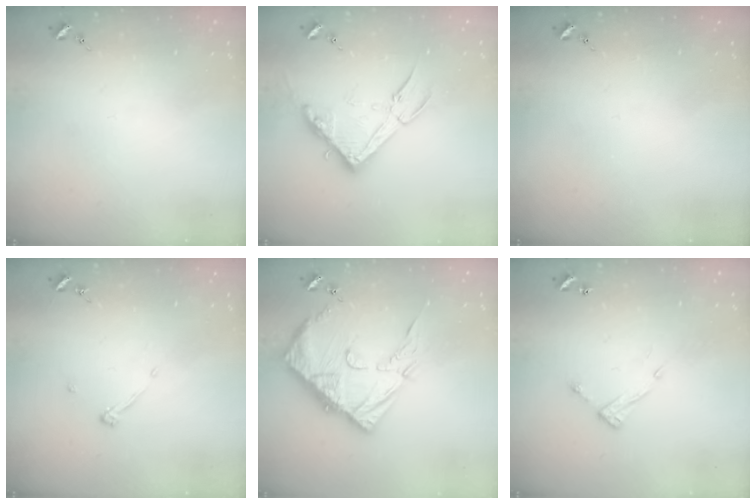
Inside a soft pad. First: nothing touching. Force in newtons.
{"total": 15.2, "press": 15.2, "slide": 0.6}
{"total": 0.0}
{"total": 3.6, "press": 3.6, "slide": 0.4}
{"total": 15.6, "press": 15.5, "slide": 1.4}
{"total": 7.9, "press": 7.9, "slide": 0.3}